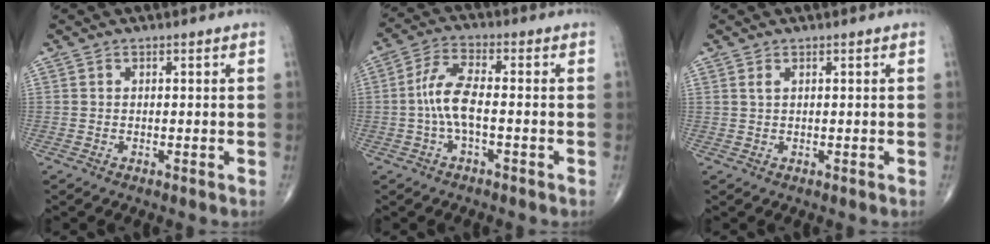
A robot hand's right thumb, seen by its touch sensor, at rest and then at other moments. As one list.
[{"total": 7.2, "force": [-1.1, 2.6, 6.7], "torque": [-0.149, 0.023, -0.025]}, {"total": 0.8, "force": [0.5, 0.3, 0.6], "torque": [-0.013, 0.006, 0.011]}]